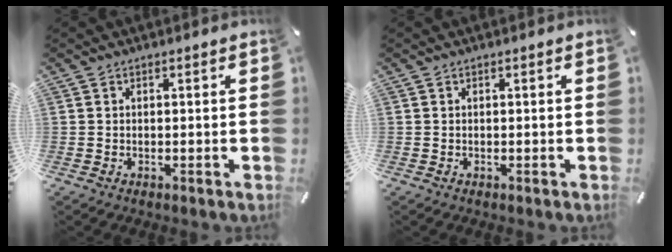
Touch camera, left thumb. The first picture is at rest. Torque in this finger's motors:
{"motor_torque": [0.00, 0.00, -0.04, 0.04, 0.00]}